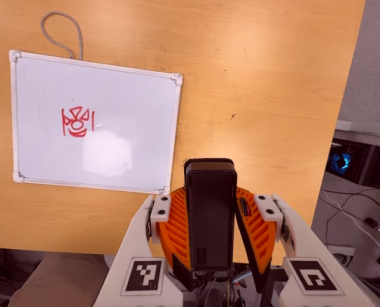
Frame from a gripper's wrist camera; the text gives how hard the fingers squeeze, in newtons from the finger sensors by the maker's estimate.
{"total": 6.4, "left": 5.2, "right": 7.5}